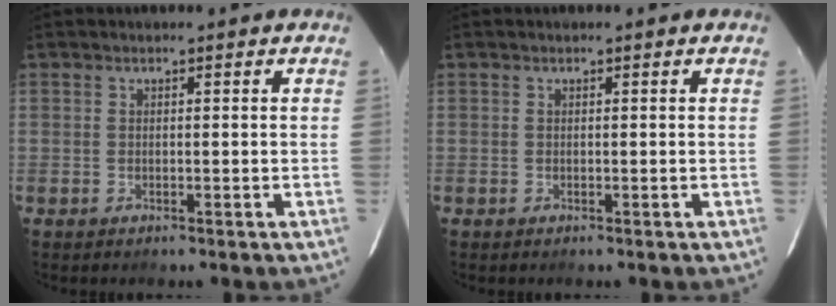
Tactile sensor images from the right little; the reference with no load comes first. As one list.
[{"total": 0.0}]